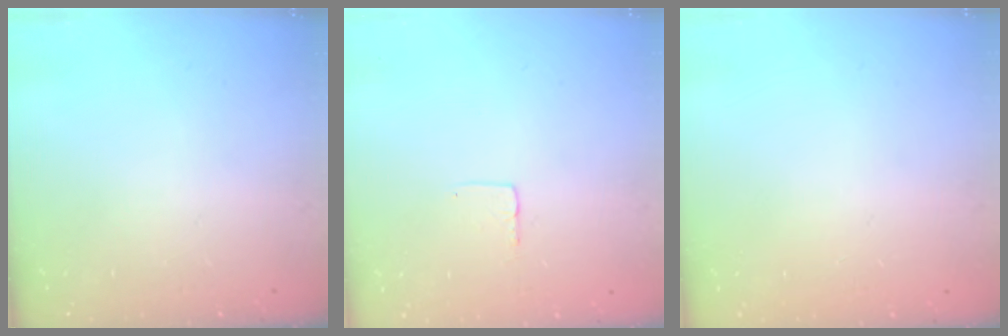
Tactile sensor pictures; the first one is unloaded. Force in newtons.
{"total": 2.7, "press": 2.7, "slide": 0.1}
{"total": 0.0}